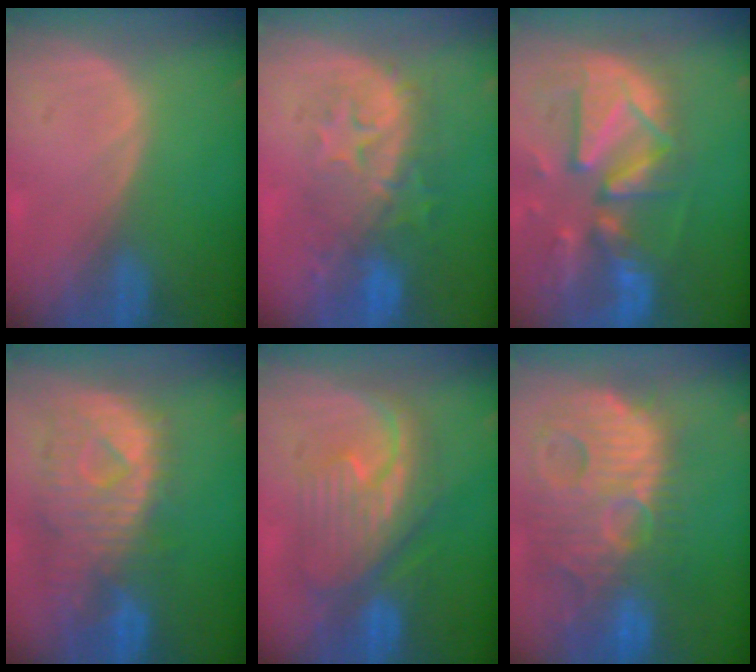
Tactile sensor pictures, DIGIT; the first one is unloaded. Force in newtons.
{"total": 9.2, "press": 8.8, "slide": 2.5}
{"total": 13.1, "press": 11.4, "slide": 6.6}
{"total": 11.2, "press": 9.7, "slide": 5.6}
{"total": 9.4, "press": 9.4, "slide": 0.6}
{"total": 15.0, "press": 13.0, "slide": 7.4}